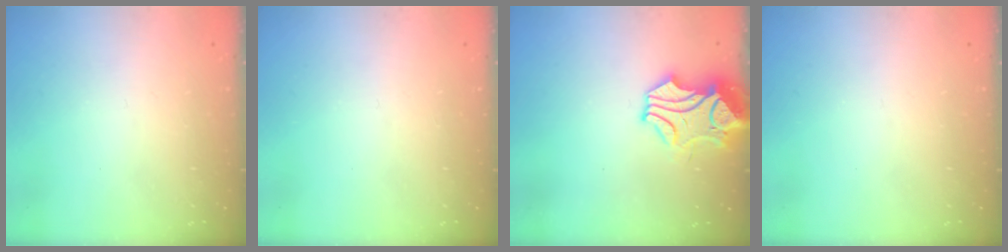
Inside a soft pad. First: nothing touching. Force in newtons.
{"total": 0.0}
{"total": 2.7, "press": 2.3, "slide": 1.5}
{"total": 0.0}